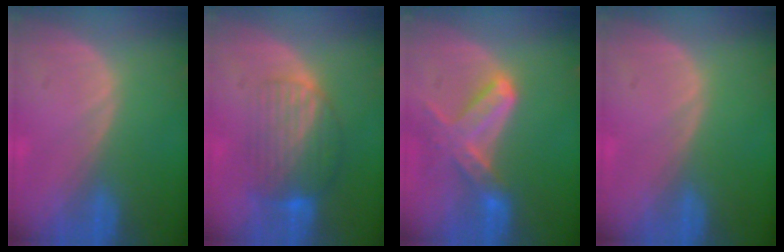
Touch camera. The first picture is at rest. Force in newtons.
{"total": 7.9, "press": 7.1, "slide": 3.5}
{"total": 6.8, "press": 6.6, "slide": 1.7}
{"total": 0.0}